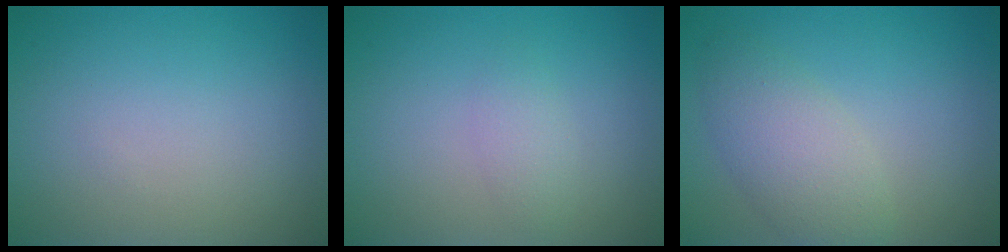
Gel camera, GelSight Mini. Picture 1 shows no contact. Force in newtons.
{"total": 1.4, "press": 1.4, "slide": 0.0}
{"total": 3.9, "press": 3.9, "slide": 0.2}